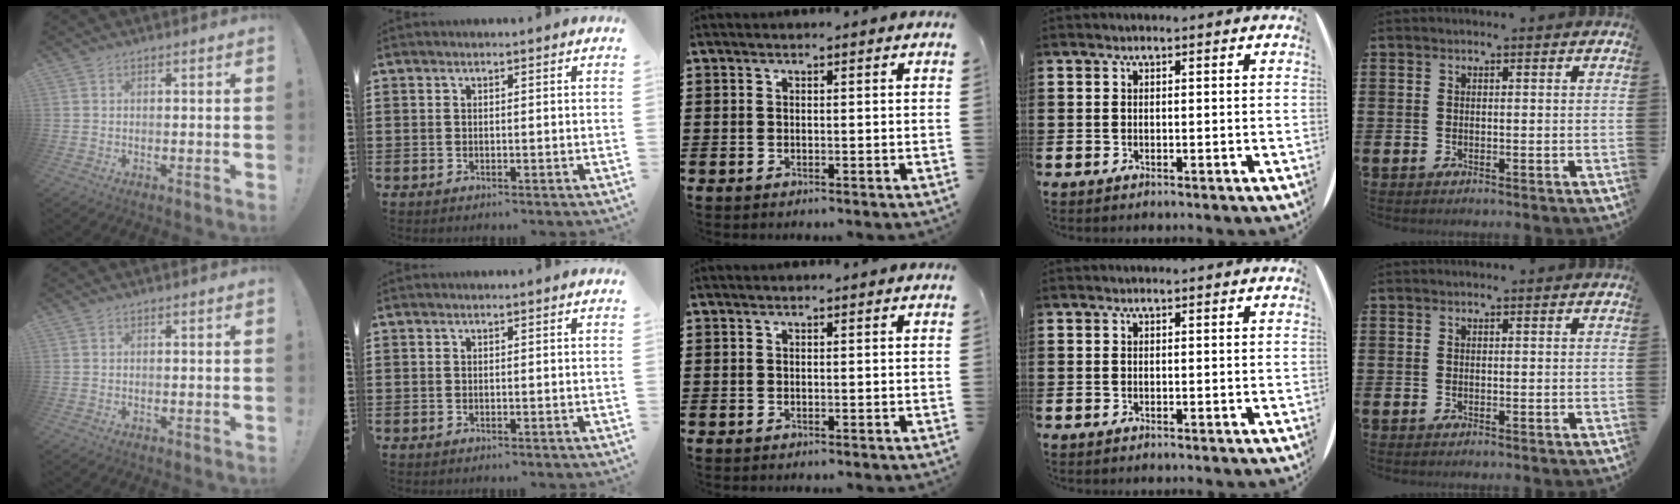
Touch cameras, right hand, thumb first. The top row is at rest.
{}